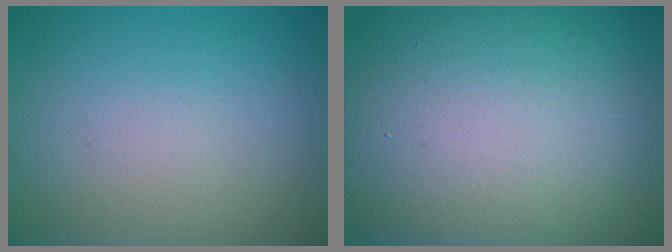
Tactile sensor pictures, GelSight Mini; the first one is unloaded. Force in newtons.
{"total": 20.5, "press": 20.4, "slide": 1.2}